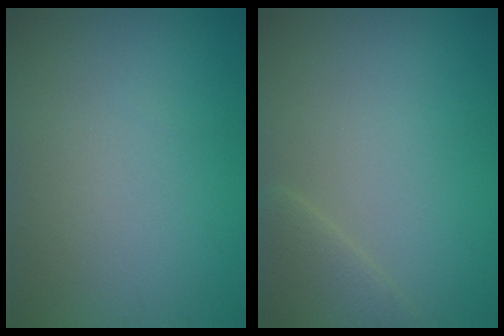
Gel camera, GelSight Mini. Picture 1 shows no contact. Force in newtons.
{"total": 2.0, "press": 2.0, "slide": 0.2}